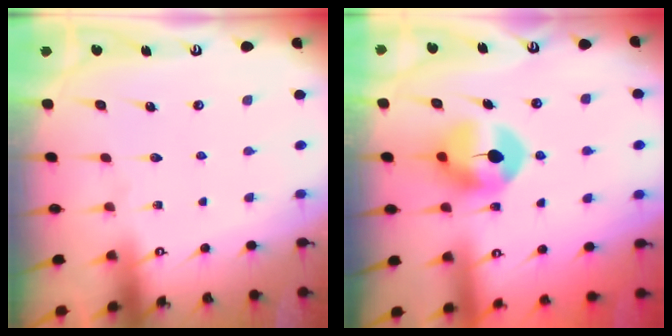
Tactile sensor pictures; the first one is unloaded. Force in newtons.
{"total": 9.1, "press": 9.0, "slide": 1.0}